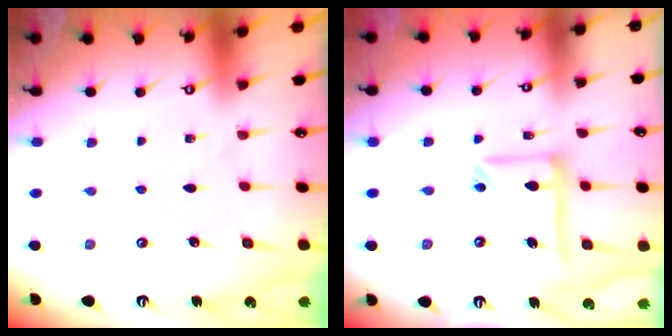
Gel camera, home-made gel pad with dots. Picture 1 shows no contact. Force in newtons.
{"total": 13.8, "press": 13.6, "slide": 2.2}